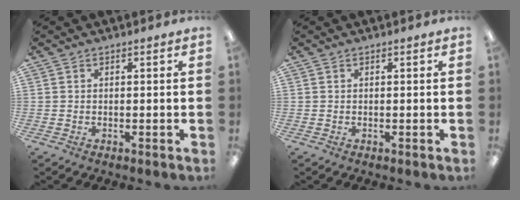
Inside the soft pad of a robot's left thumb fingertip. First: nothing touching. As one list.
[{"total": 0.0}]